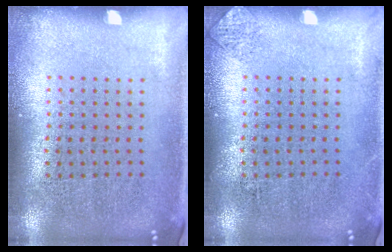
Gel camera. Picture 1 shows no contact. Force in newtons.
{"total": 0.6, "press": 0.6, "slide": 0.2}